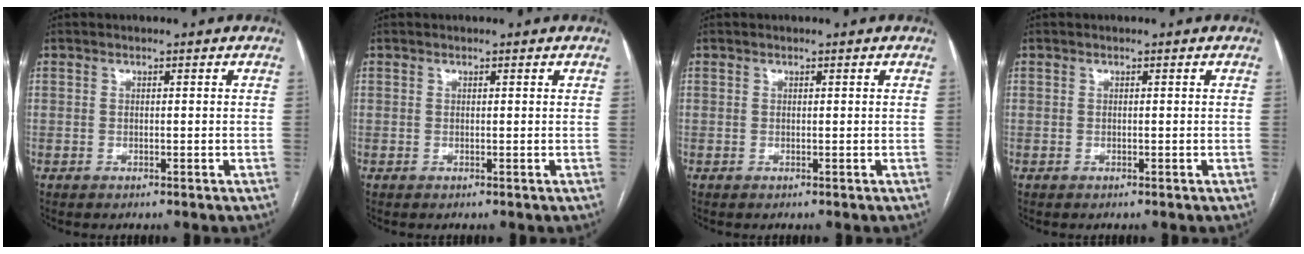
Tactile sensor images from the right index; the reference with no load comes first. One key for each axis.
{"total": 0.0}
{"total": 0.0}
{"total": 0.0}